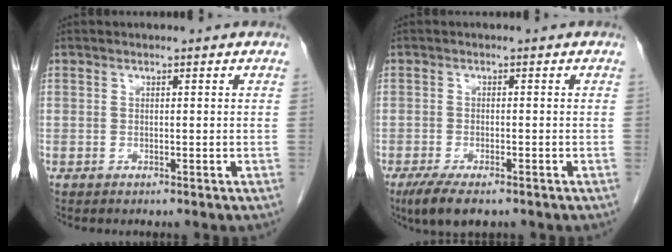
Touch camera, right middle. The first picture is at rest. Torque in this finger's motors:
{"motor_torque": [0.98, -0.56, 0.38, 0.03]}